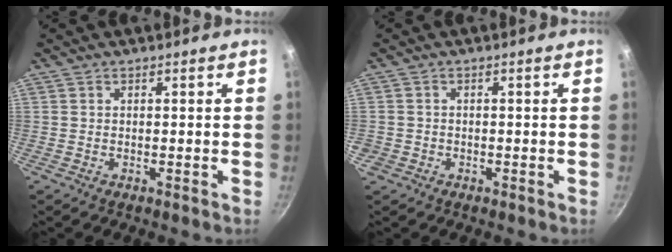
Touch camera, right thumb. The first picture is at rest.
{"total": 1.7, "force": [-0.7, 1.5, 0.4], "torque": [-0.008, 0.004, -0.009]}